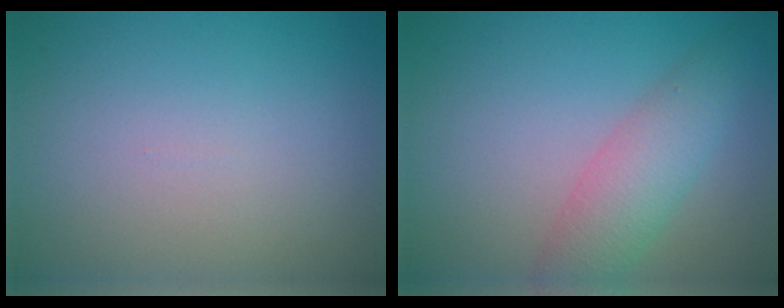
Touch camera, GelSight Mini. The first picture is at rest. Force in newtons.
{"total": 4.1, "press": 4.1, "slide": 0.0}